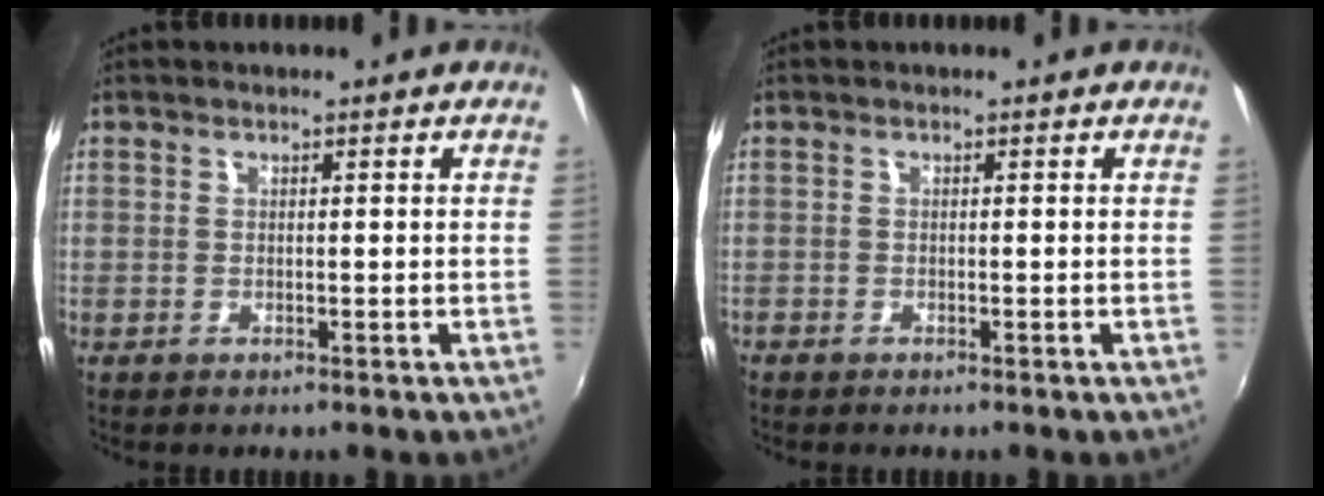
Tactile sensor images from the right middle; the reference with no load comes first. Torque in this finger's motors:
{"motor_torque": [0.28, -0.37, 0.29, 0.21]}